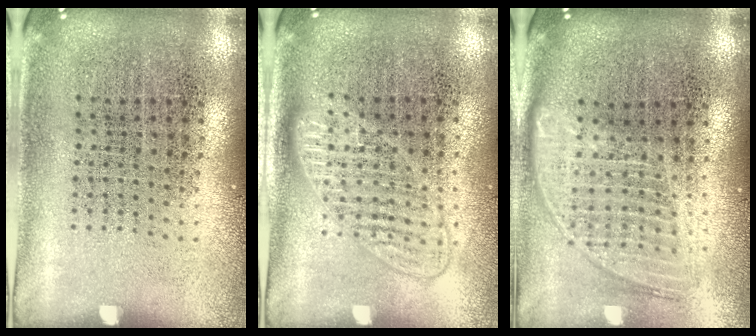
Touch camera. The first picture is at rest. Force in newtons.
{"total": 1.4, "press": 1.3, "slide": 0.4}
{"total": 1.8, "press": 1.5, "slide": 0.9}